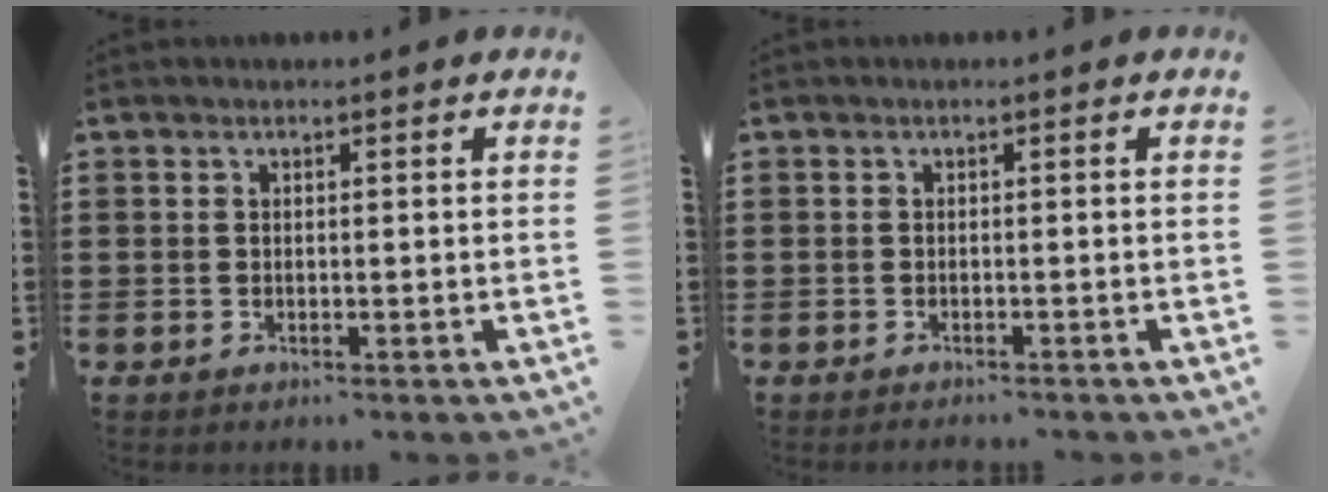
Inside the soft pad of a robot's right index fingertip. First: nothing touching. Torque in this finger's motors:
{"motor_torque": [-0.38, 0.27, -0.03, -0.06]}